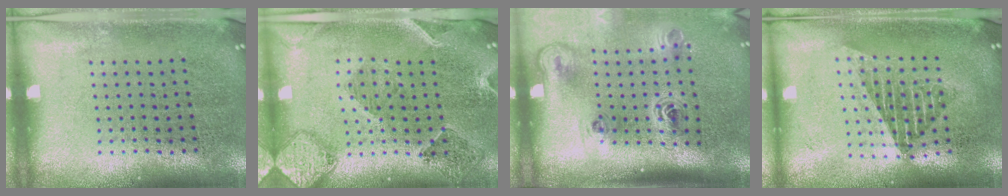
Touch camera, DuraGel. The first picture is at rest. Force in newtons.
{"total": 0.9, "press": 0.9, "slide": 0.3}
{"total": 2.3, "press": 1.4, "slide": 1.8}
{"total": 1.7, "press": 1.4, "slide": 1.0}